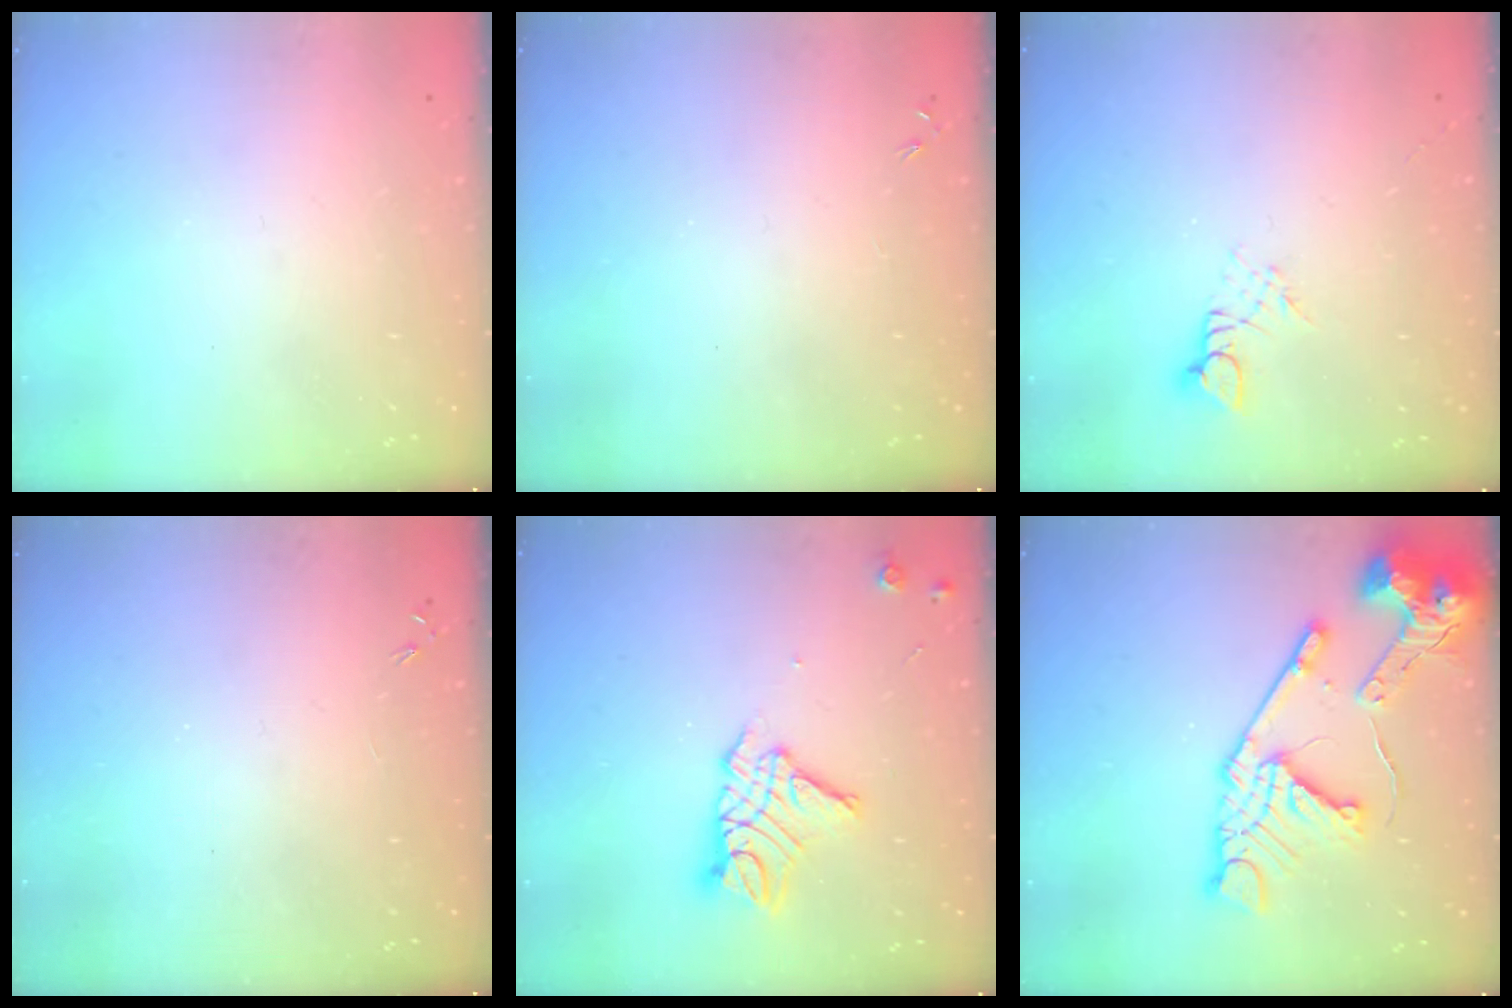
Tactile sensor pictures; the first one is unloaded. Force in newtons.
{"total": 0.0}
{"total": 2.6, "press": 2.6, "slide": 0.3}
{"total": 0.0}
{"total": 11.0, "press": 11.0, "slide": 1.1}
{"total": 20.3, "press": 20.2, "slide": 1.9}